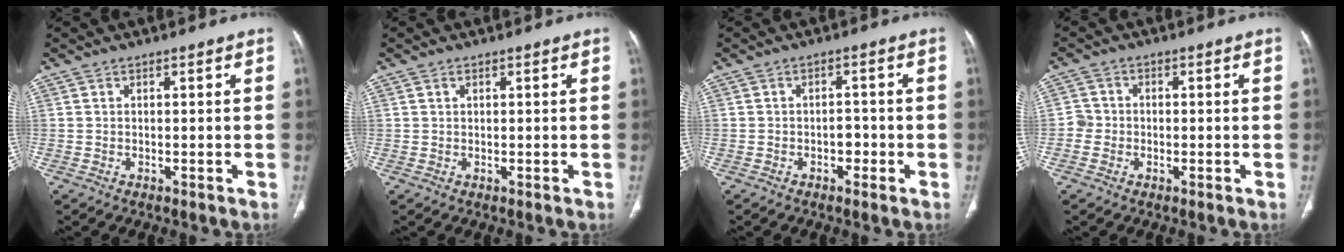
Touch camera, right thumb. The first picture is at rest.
{"total": 0.7, "force": [0.4, 0.4, 0.4], "torque": [-0.008, 0.000, 0.007]}
{"total": 2.5, "force": [-1.0, 1.7, 1.5], "torque": [-0.008, 0.009, -0.016]}
{"total": 2.9, "force": [-0.7, 2.8, 0.6], "torque": [0.010, 0.010, -0.023]}